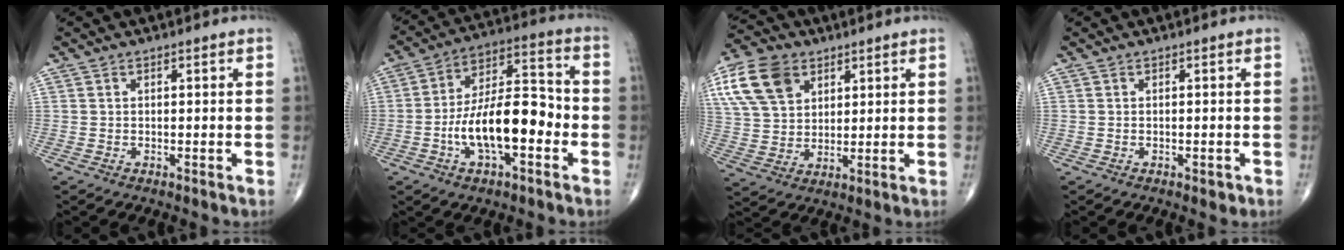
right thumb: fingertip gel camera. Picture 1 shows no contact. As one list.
[{"total": 16.4, "force": [-4.1, 7.2, 14.1], "torque": [-0.227, 0.043, -0.075]}, {"total": 13.5, "force": [6.0, 9.2, 7.8], "torque": [-0.146, -0.005, 0.117]}, {"total": 1.2, "force": [-0.5, 0.6, 0.9], "torque": [-0.012, 0.001, -0.005]}]